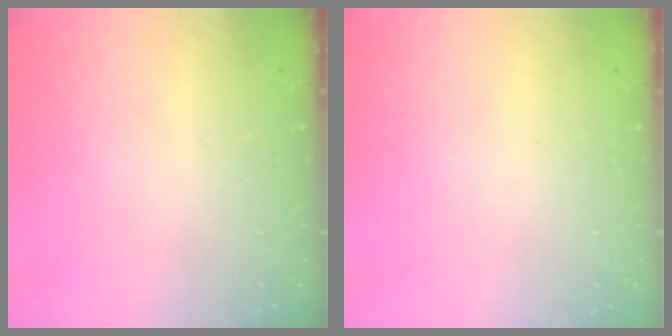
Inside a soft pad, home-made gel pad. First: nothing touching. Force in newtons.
{"total": 0.0}